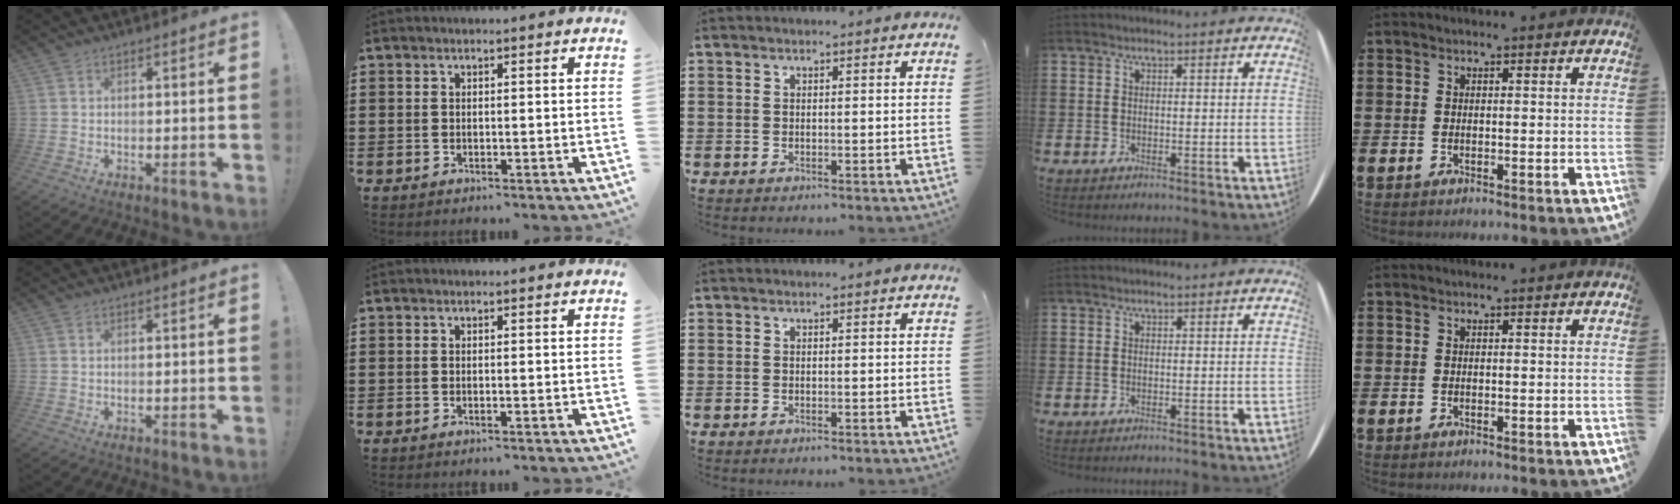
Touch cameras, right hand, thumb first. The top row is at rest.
{}